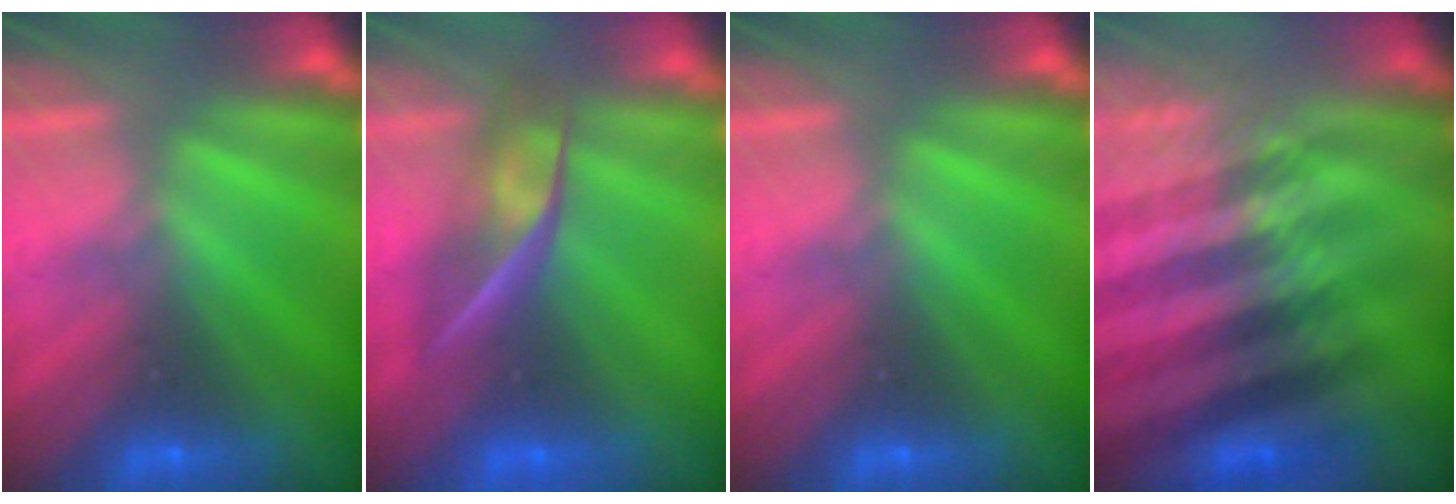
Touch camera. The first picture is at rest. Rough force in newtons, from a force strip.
{"total": 2.5}
{"total": 0.0}
{"total": 4.4}